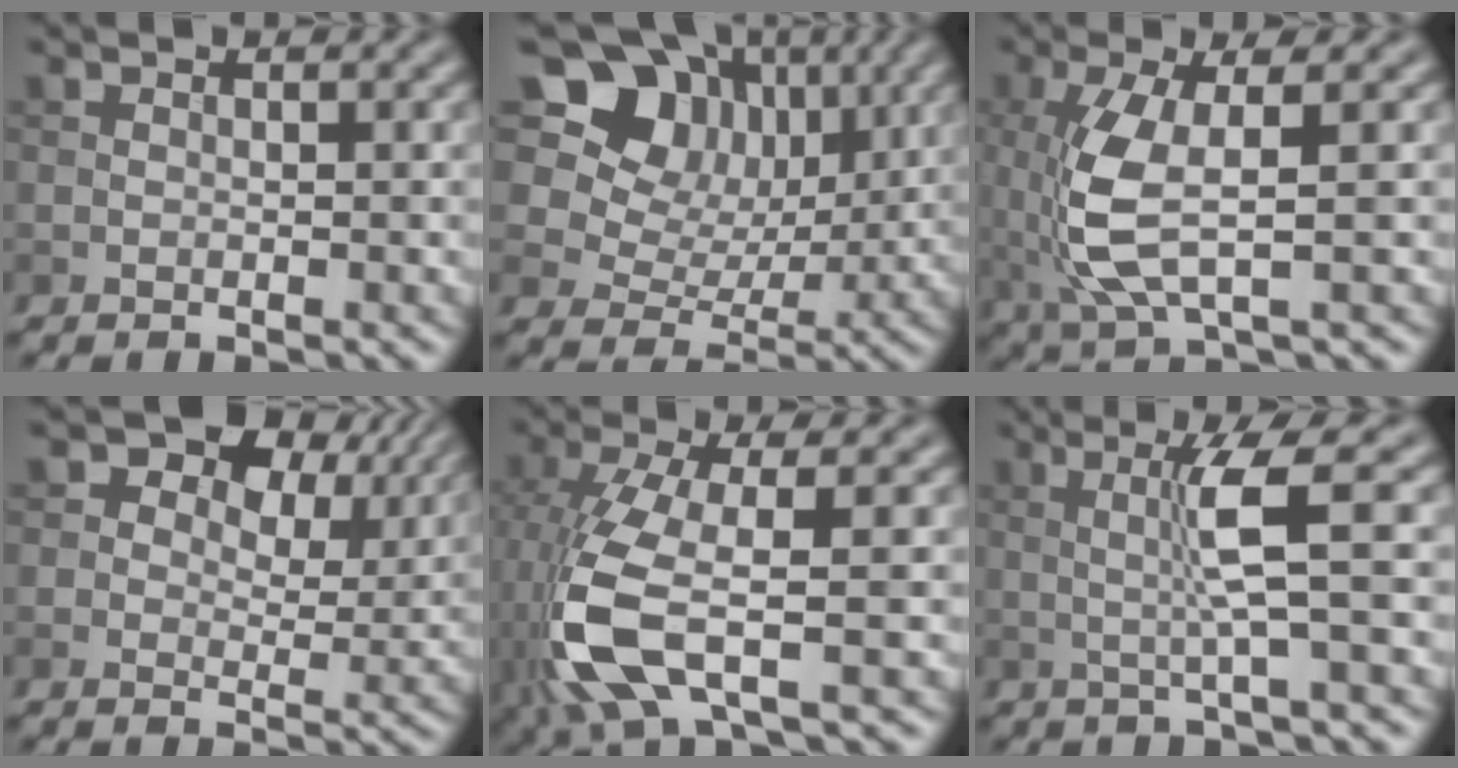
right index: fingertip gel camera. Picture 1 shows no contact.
{"total": 11.2, "force": [5.3, 8.4, 5.3], "torque": [-0.112, 0.027, 0.087]}
{"total": 6.2, "force": [0.0, 2.1, 5.8], "torque": [-0.141, -0.007, 0.006]}
{"total": 7.9, "force": [4.3, 4.8, 4.5], "torque": [-0.071, 0.003, 0.062]}
{"total": 8.8, "force": [-2.2, 3.0, 7.9], "torque": [-0.201, -0.010, -0.049]}
{"total": 4.2, "force": [0.4, 0.0, 4.2], "torque": [-0.084, 0.004, 0.009]}